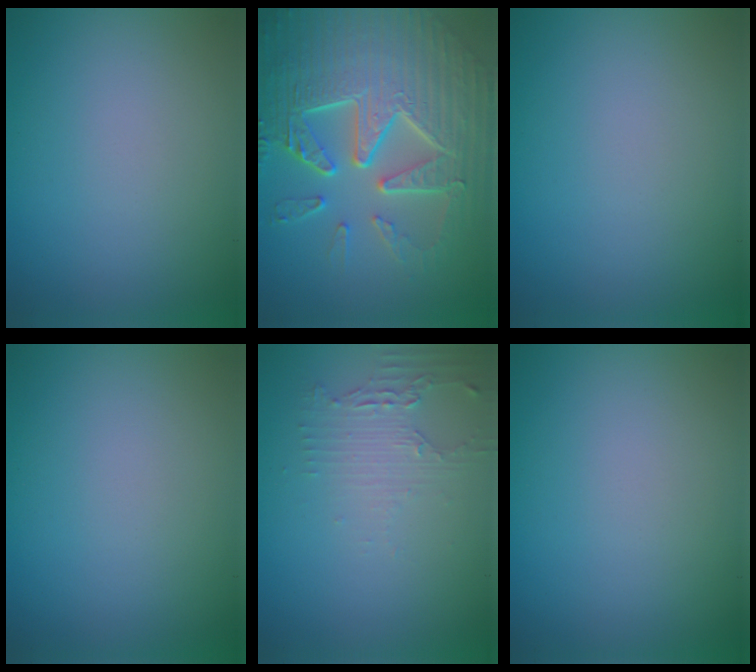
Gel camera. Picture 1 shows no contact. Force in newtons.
{"total": 9.6, "press": 6.3, "slide": 7.2}
{"total": 0.0}
{"total": 0.0}
{"total": 2.1, "press": 1.6, "slide": 1.4}
{"total": 0.0}